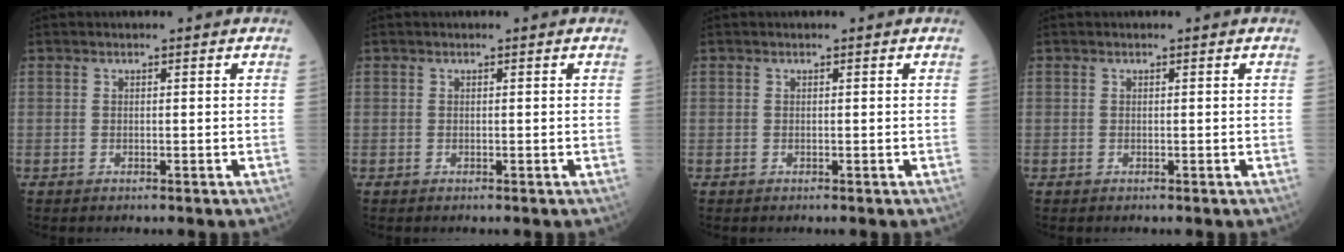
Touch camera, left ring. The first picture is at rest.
{"total": 0.0}
{"total": 0.0}
{"total": 0.0}